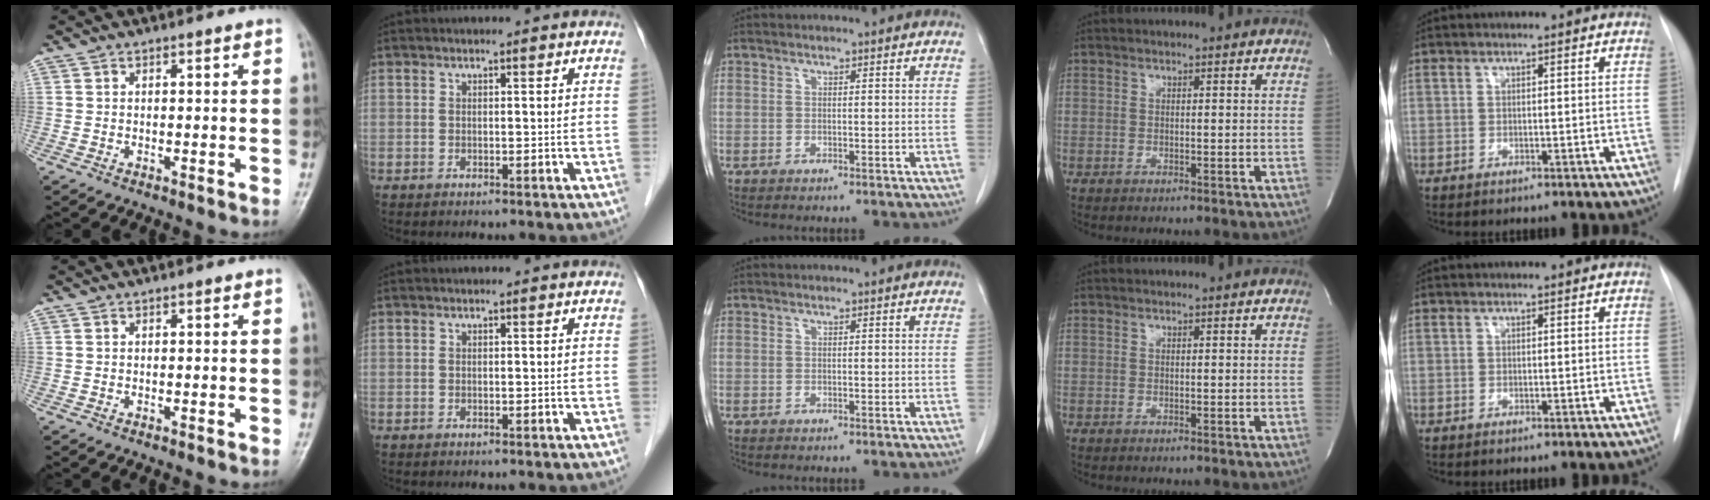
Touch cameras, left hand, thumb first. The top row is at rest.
{}